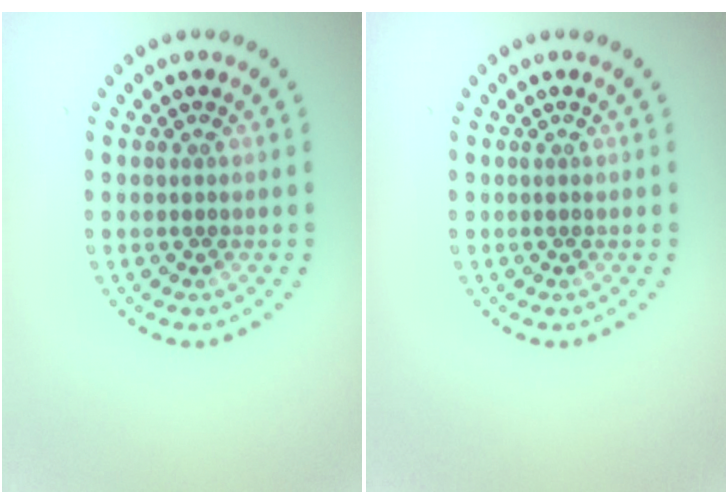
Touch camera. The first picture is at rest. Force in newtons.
{"total": 0.0}